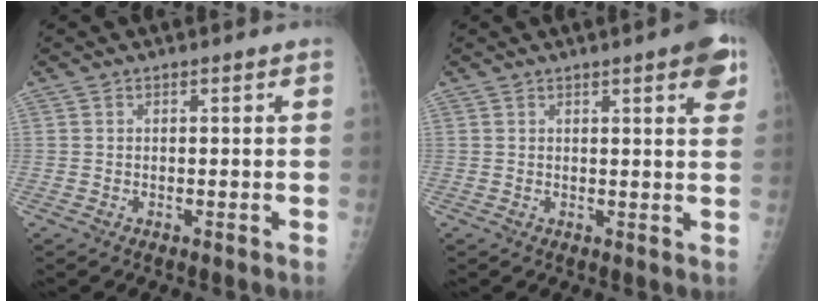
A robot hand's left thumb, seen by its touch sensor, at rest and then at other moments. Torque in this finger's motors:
{"motor_torque": [0.73, 0.55, 0.42, -0.47, 0.00]}